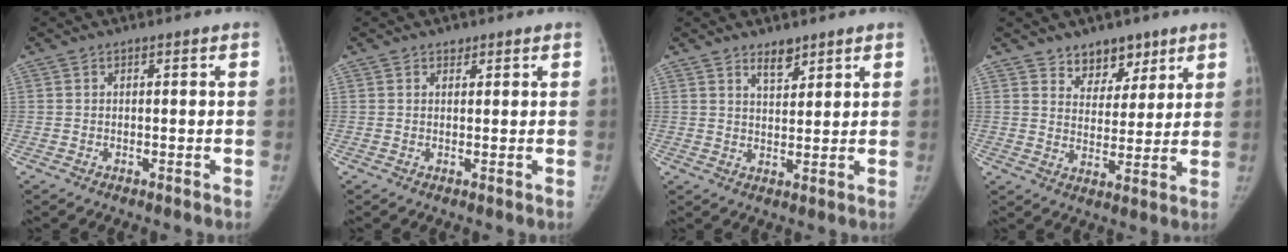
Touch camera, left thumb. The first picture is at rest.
{"total": 1.1, "force": [0.8, 0.7, 0.2], "torque": [0.005, -0.005, 0.009]}
{"total": 3.7, "force": [2.9, 1.6, 1.7], "torque": [-0.012, -0.023, 0.049]}
{"total": 7.5, "force": [5.4, 4.8, 2.0], "torque": [0.011, -0.036, 0.091]}